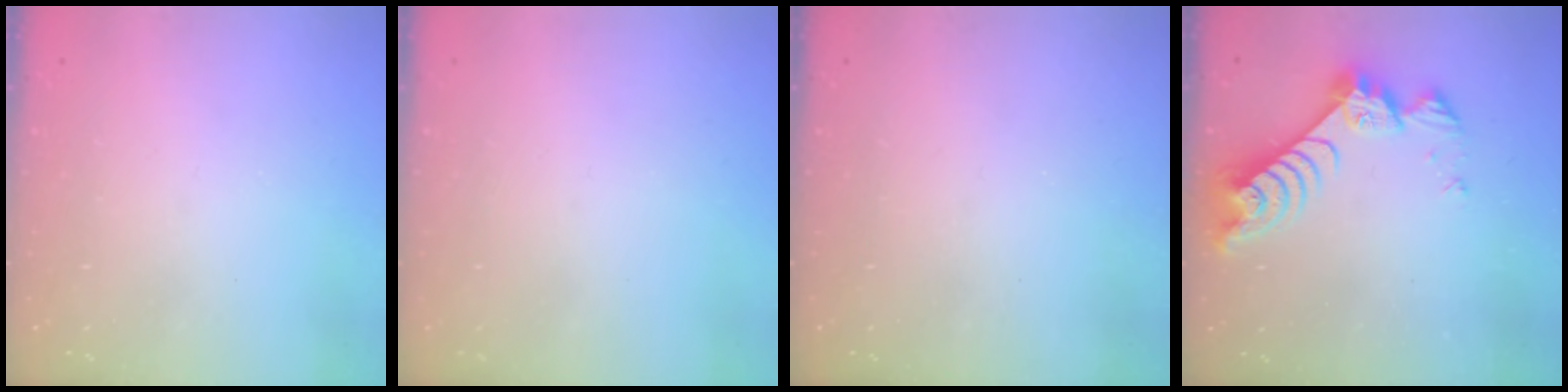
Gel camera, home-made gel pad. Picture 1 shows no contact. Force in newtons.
{"total": 0.0}
{"total": 0.0}
{"total": 8.9, "press": 8.8, "slide": 0.8}